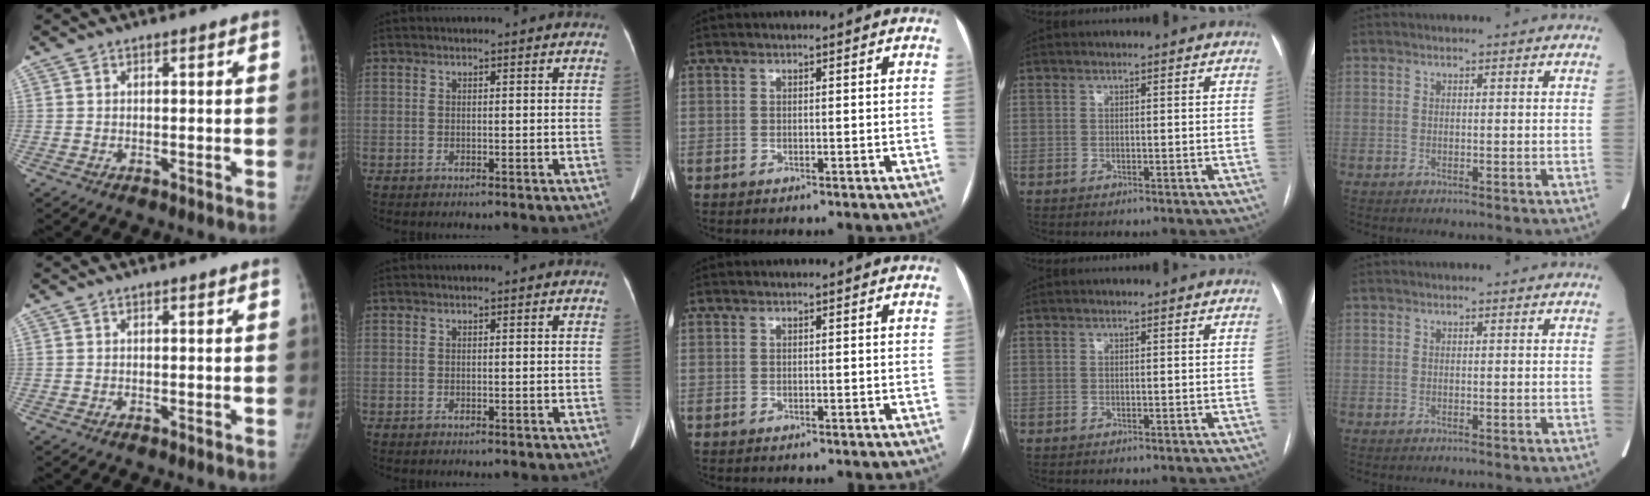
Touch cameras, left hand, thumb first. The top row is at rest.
{}